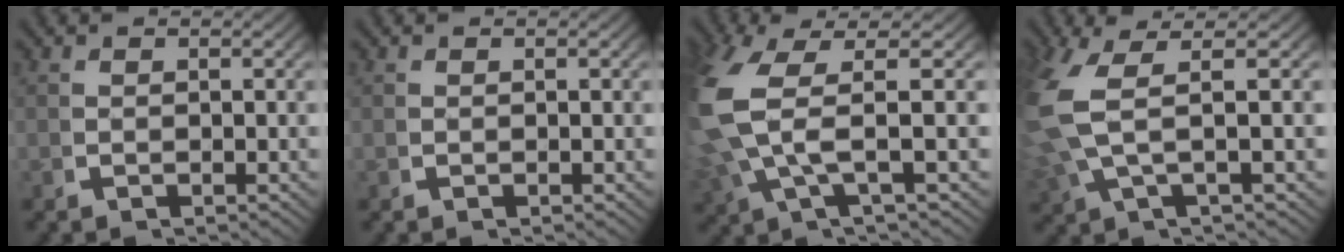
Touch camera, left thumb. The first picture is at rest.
{"total": 0.0}
{"total": 8.9, "force": [1.0, 4.6, 7.6], "torque": [-0.218, -0.026, 0.027]}
{"total": 7.8, "force": [1.8, 3.9, 6.5], "torque": [-0.175, -0.005, 0.032]}